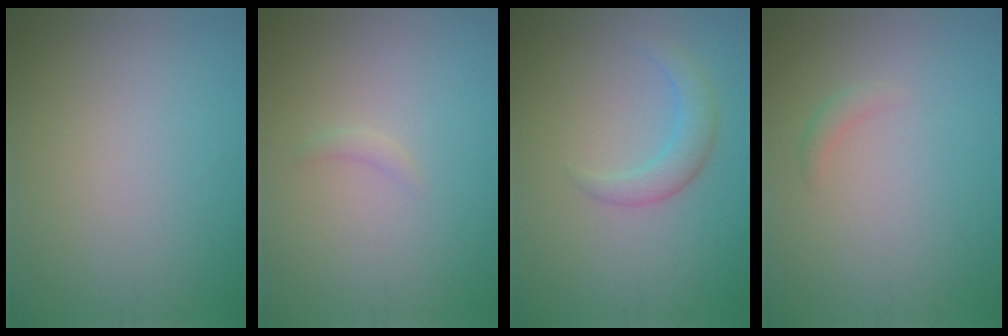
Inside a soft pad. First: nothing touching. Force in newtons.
{"total": 0.8, "press": 0.7, "slide": 0.2}
{"total": 2.5, "press": 2.5, "slide": 0.0}
{"total": 0.9, "press": 0.9, "slide": 0.0}